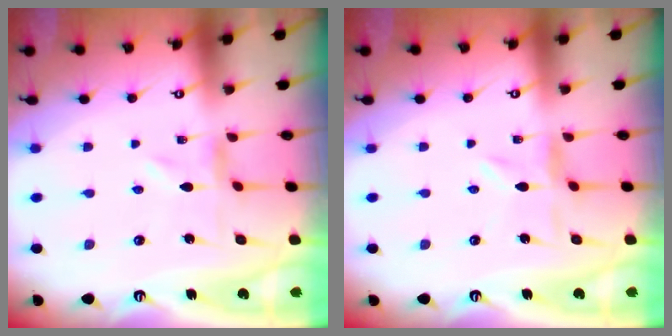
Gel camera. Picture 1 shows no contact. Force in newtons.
{"total": 1.1, "press": 1.1, "slide": 0.2}